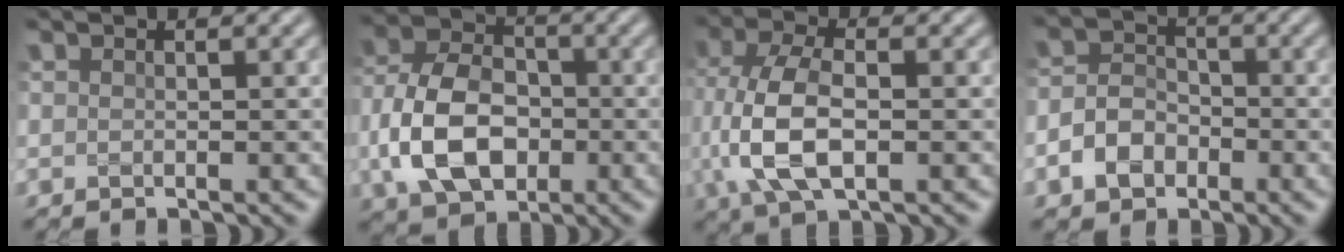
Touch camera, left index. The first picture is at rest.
{"total": 8.7, "force": [-1.8, 6.0, 5.9], "torque": [-0.127, 0.002, -0.044]}
{"total": 7.7, "force": [-0.6, 4.0, 6.6], "torque": [-0.150, 0.004, -0.016]}
{"total": 3.6, "force": [-1.6, 2.7, 1.8], "torque": [-0.035, 0.004, -0.036]}